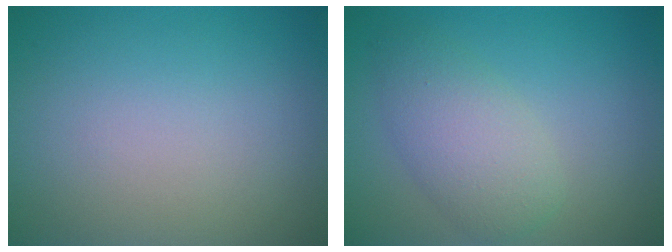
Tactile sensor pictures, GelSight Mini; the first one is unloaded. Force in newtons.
{"total": 3.9, "press": 3.9, "slide": 0.1}